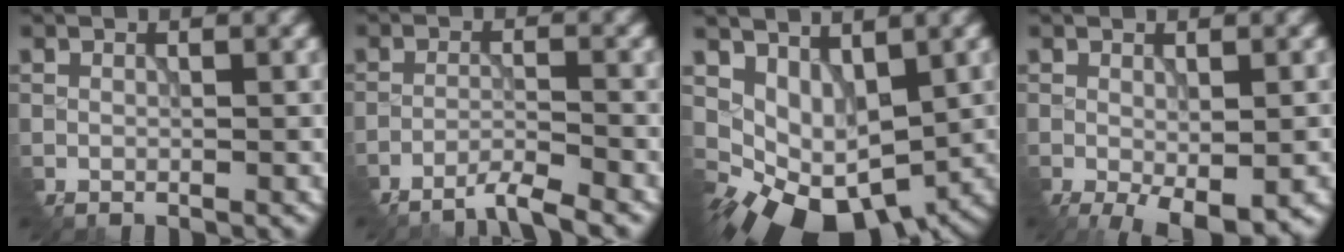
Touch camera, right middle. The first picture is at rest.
{"total": 3.4, "force": [-3.0, 0.0, 1.5], "torque": [-0.025, 0.003, -0.059]}
{"total": 8.0, "force": [-0.5, 5.6, 5.7], "torque": [-0.082, -0.020, 0.019]}
{"total": 4.5, "force": [-2.2, 1.8, 3.5], "torque": [-0.059, -0.016, -0.024]}